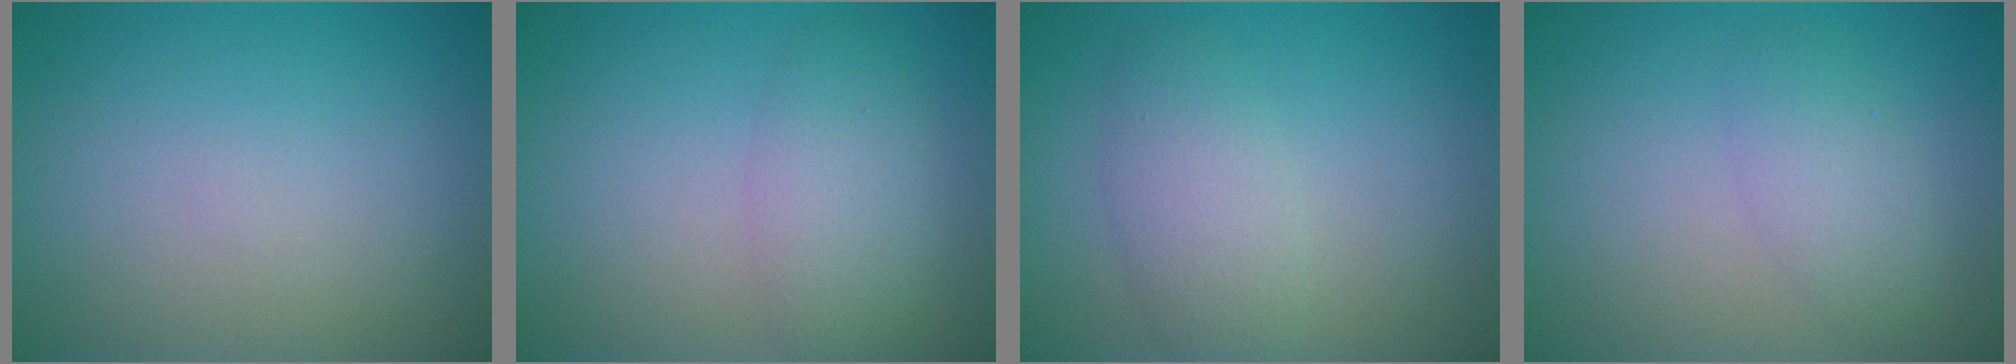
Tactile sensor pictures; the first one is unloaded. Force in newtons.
{"total": 4.8, "press": 4.8, "slide": 0.2}
{"total": 3.2, "press": 3.2, "slide": 0.1}
{"total": 2.4, "press": 2.4, "slide": 0.0}